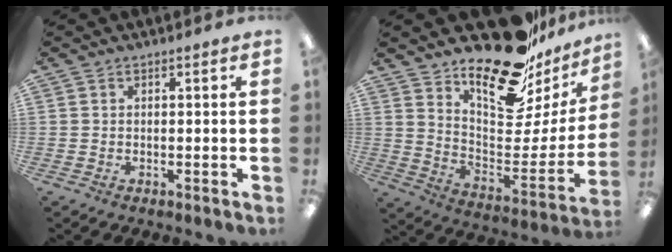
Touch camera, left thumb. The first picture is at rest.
{"total": 22.6, "force": [18.9, 7.0, 10.2], "torque": [-0.141, -0.148, 0.317]}